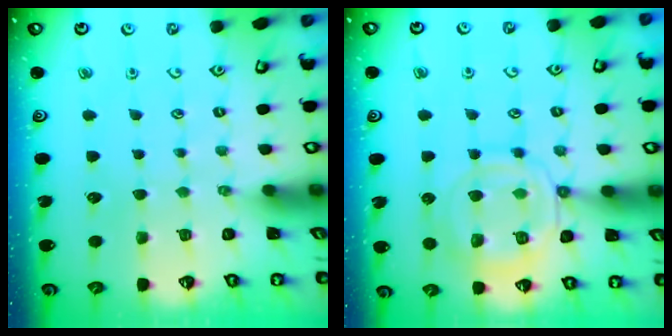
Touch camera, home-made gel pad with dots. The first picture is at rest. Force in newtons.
{"total": 12.4, "press": 12.3, "slide": 1.2}